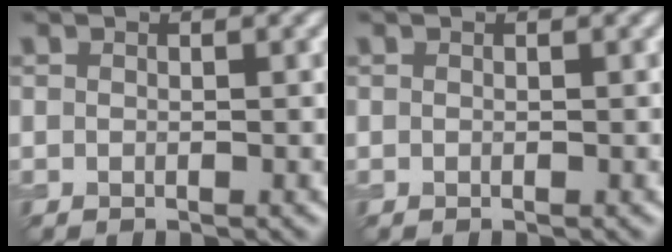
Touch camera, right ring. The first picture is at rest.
{"total": 0.0}